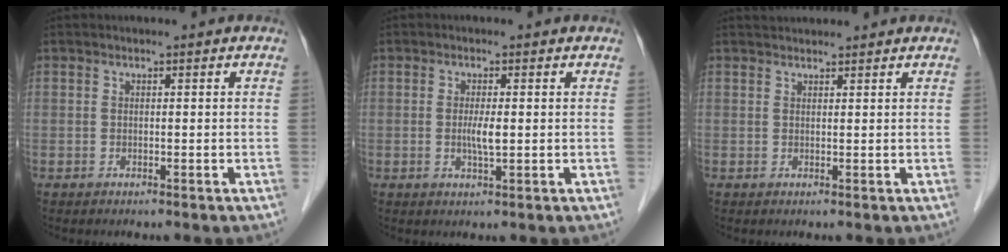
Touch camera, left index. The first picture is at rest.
{"total": 2.5, "force": [0.0, 0.3, 2.5], "torque": [-0.052, -0.003, 0.000]}
{"total": 3.1, "force": [3.1, 0.5, 0.4], "torque": [-0.010, 0.032, 0.047]}